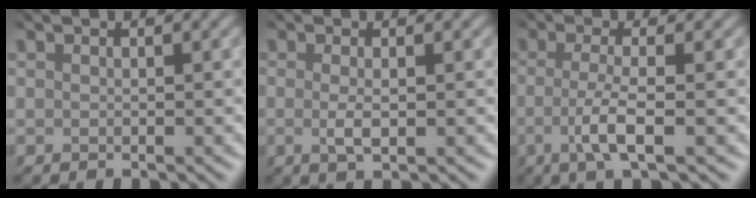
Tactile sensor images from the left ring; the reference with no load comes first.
{"total": 1.9, "force": [-0.6, 0.4, 1.7], "torque": [-0.032, -0.005, -0.003]}
{"total": 4.0, "force": [-1.7, 0.8, 3.5], "torque": [-0.067, -0.010, -0.026]}